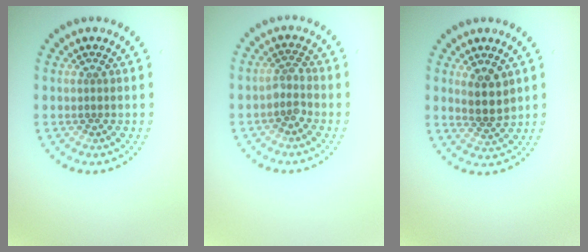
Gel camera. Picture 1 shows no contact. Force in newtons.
{"total": 1.7, "press": 1.3, "slide": 1.2}
{"total": 2.7, "press": 2.4, "slide": 1.2}